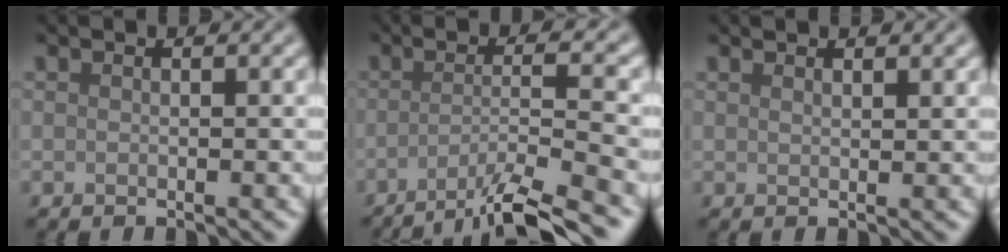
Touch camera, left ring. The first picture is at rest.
{"total": 7.2, "force": [-4.4, 0.9, 5.7], "torque": [-0.075, 0.007, -0.083]}
{"total": 1.4, "force": [1.2, 0.2, 0.6], "torque": [-0.007, -0.001, 0.013]}